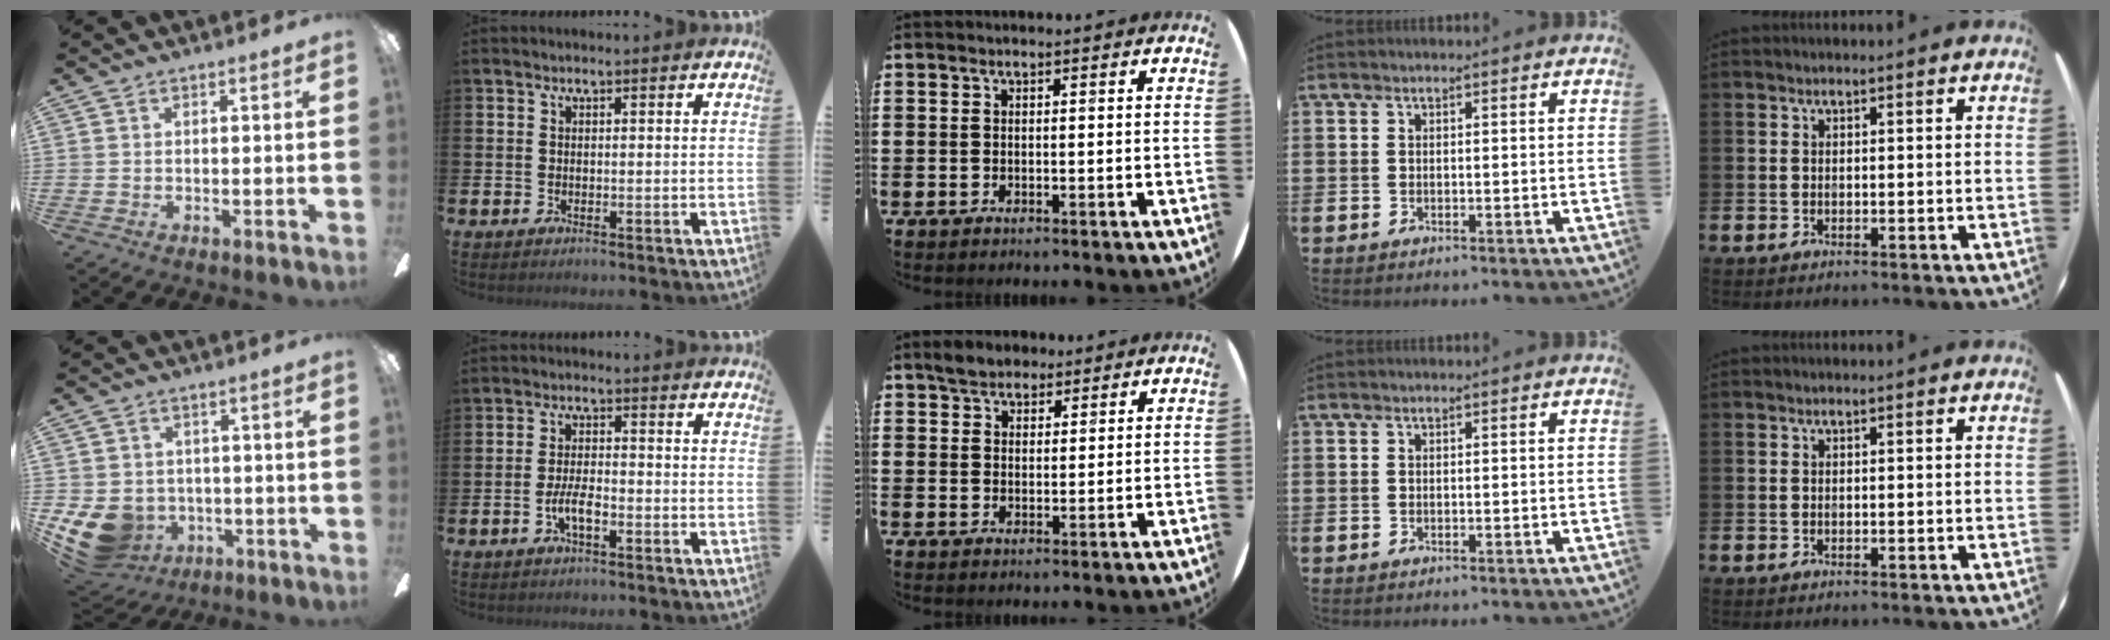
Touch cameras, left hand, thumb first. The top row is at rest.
{"thumb": {"total": 10.1, "force": [-2.8, 8.6, 4.4], "torque": [-0.123, 0.005, -0.044]}, "index": {"total": 3.6, "force": [-1.5, 1.2, 3.0], "torque": [-0.073, 0.003, -0.030]}, "middle": {"total": 3.4, "force": [2.9, 1.6, 0.4], "torque": [-0.007, 0.003, 0.055]}}